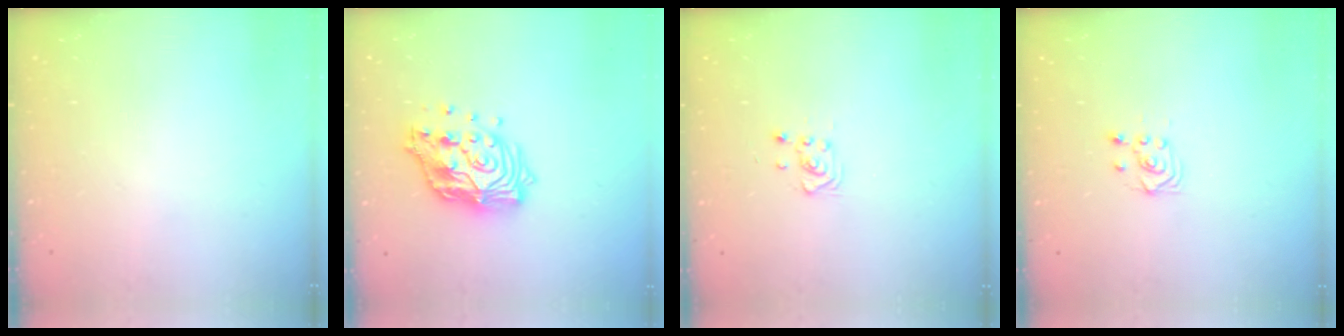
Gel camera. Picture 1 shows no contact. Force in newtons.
{"total": 15.3, "press": 15.3, "slide": 1.2}
{"total": 3.7, "press": 3.6, "slide": 0.5}
{"total": 3.2, "press": 2.9, "slide": 1.2}